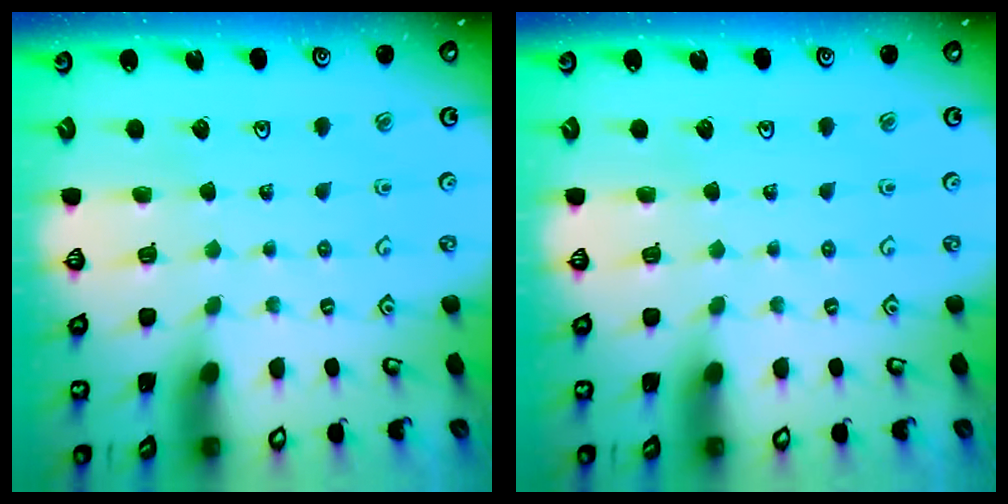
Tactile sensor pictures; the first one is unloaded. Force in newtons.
{"total": 0.0}